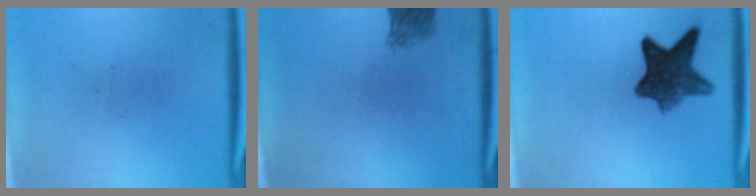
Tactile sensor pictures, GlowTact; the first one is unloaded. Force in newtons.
{"total": 2.9}
{"total": 8.8}